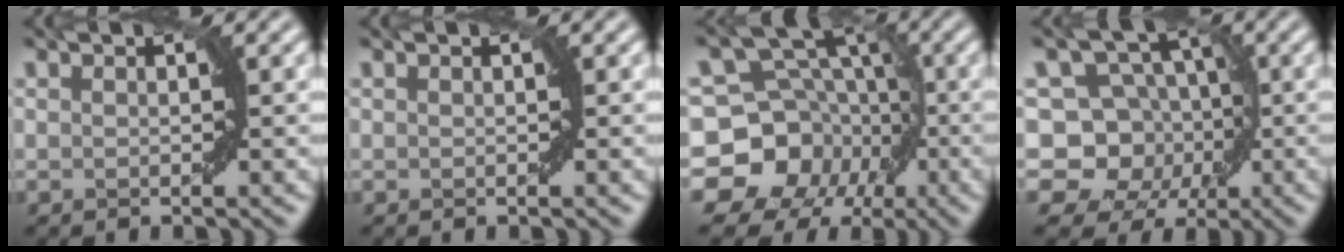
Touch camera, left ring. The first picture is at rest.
{"total": 0.0}
{"total": 14.9, "force": [-5.2, 13.0, 5.0], "torque": [-0.093, 0.001, -0.106]}
{"total": 8.8, "force": [0.7, 7.6, 4.4], "torque": [-0.040, 0.031, -0.031]}